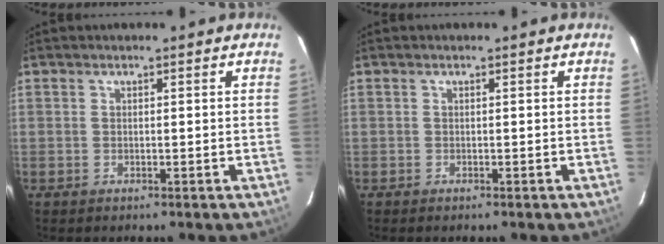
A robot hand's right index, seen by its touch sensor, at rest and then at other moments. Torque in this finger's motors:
{"motor_torque": [0.01, 0.02, -0.02, 0.01]}